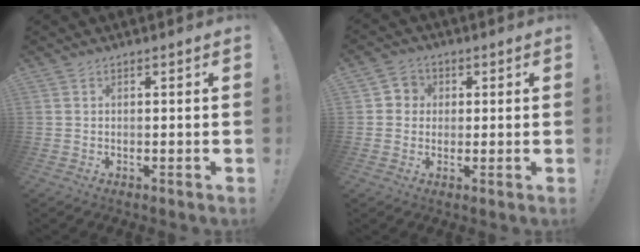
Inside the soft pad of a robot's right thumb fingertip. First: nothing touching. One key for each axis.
{"total": 4.5, "fx": 0.0, "fy": 4.4, "fz": 1.0, "tx": -0.012, "ty": 0.007, "tz": -0.001}